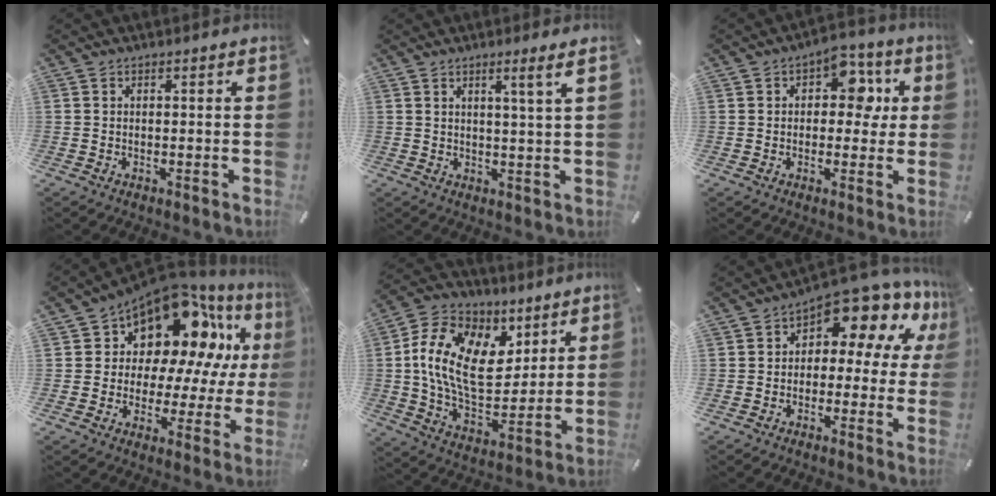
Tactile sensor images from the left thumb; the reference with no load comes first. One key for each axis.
{"total": 4.6, "fx": 2.5, "fy": -0.6, "fz": 3.9, "tx": -0.079, "ty": -0.003, "tz": 0.040}
{"total": 9.0, "fx": 2.6, "fy": 6.4, "fz": 5.7, "tx": -0.059, "ty": -0.010, "tz": 0.036}
{"total": 14.7, "fx": 9.0, "fy": 8.9, "fz": 7.3, "tx": -0.113, "ty": -0.079, "tz": 0.157}
{"total": 18.7, "fx": 5.2, "fy": 12.7, "fz": 12.6, "tx": -0.242, "ty": -0.015, "tz": 0.097}
{"total": 11.1, "fx": 7.5, "fy": 5.0, "fz": 6.5, "tx": -0.097, "ty": -0.071, "tz": 0.125}